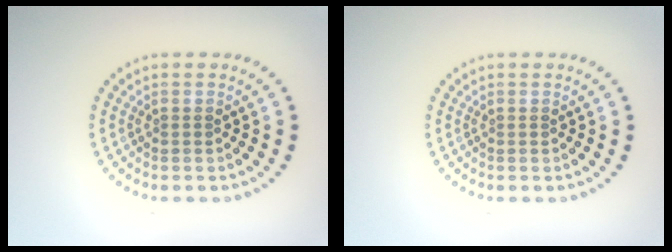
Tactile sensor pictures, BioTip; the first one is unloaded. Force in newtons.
{"total": 0.0}